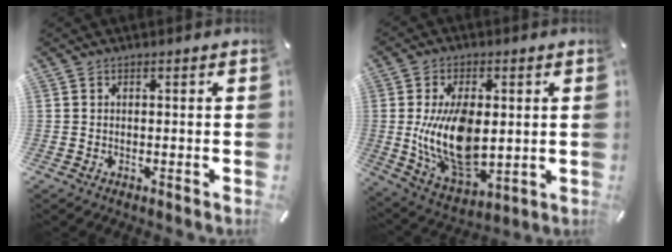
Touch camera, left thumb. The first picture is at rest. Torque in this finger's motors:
{"motor_torque": [2.59, 2.42, 1.40, -0.25, 0.31]}